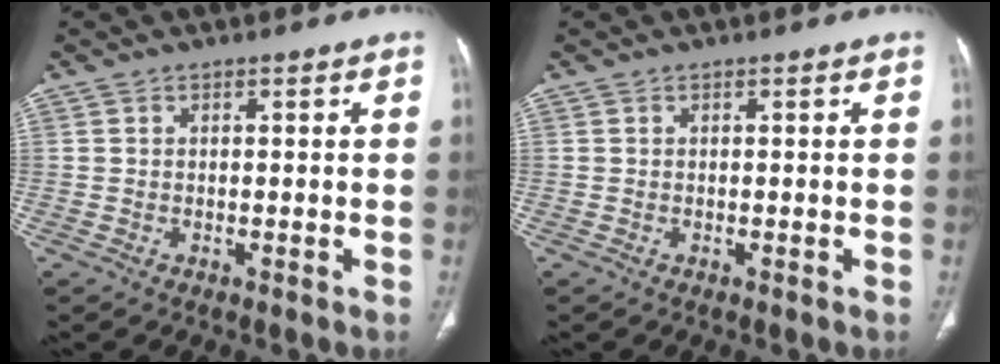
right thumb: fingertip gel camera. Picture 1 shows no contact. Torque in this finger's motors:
{"motor_torque": [-0.14, 0.15, -0.16, 0.16, 0.00]}